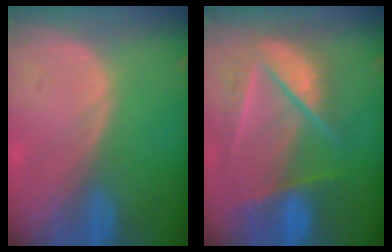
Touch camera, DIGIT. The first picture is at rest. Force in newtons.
{"total": 9.7, "press": 8.2, "slide": 5.1}